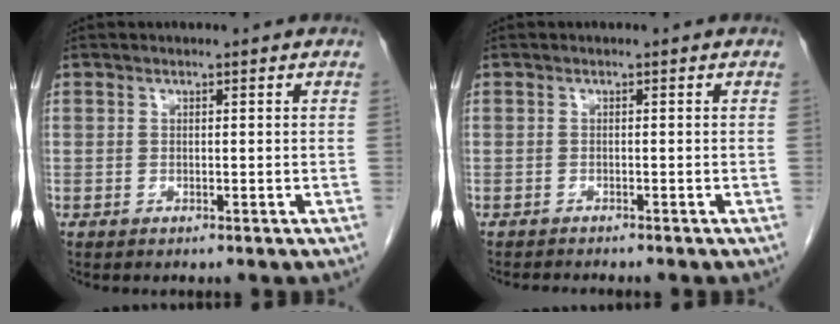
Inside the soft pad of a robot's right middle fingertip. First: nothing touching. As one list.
[{"total": 2.6, "force": [-2.5, 0.1, 0.8], "torque": [-0.010, -0.005, -0.035]}]